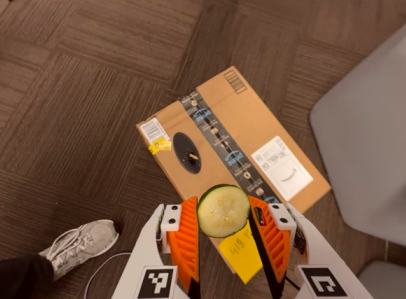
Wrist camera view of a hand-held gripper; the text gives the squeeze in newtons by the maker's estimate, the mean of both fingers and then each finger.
{"total": 6.6, "left": 7.0, "right": 6.2}